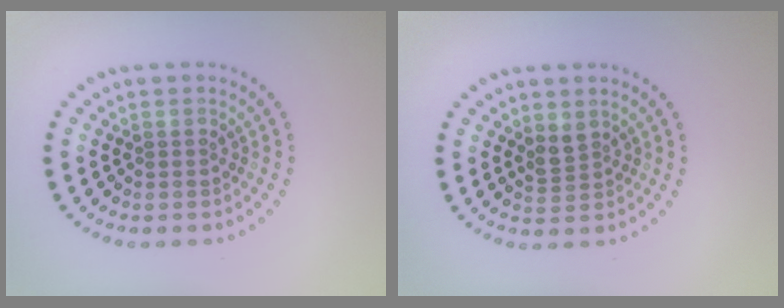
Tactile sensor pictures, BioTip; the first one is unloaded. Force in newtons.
{"total": 1.4, "press": 1.1, "slide": 1.0}